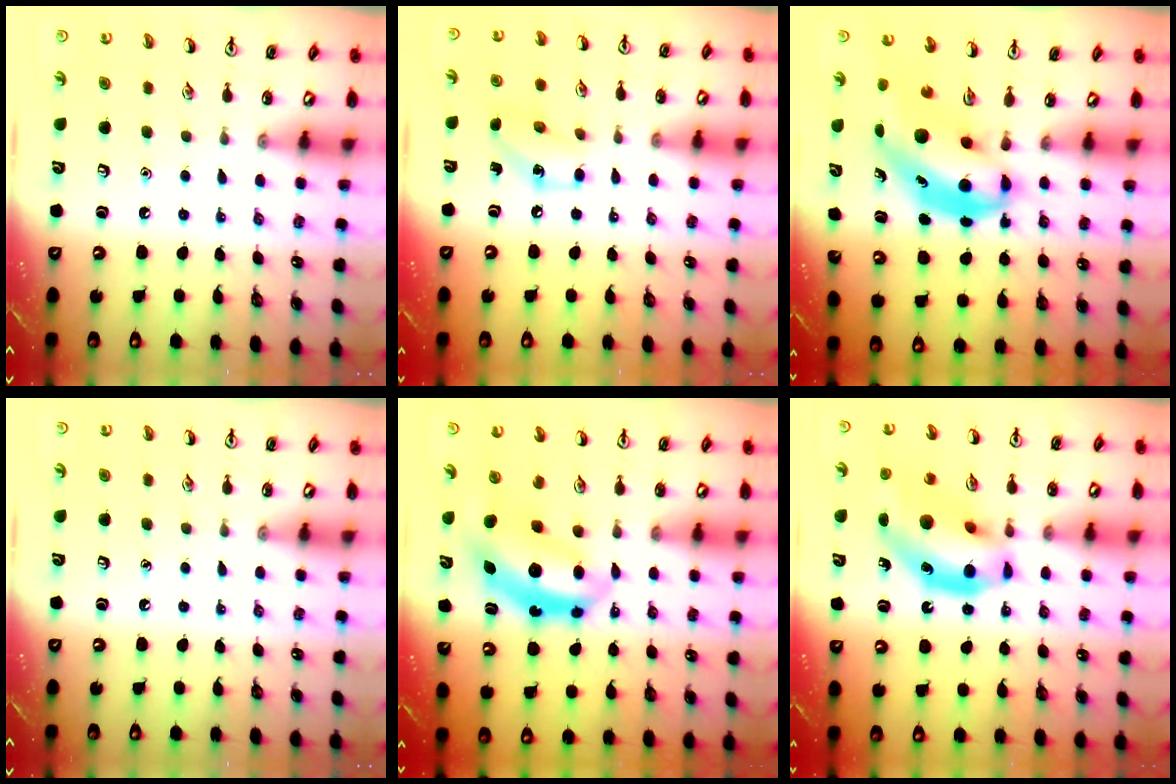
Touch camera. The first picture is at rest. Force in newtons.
{"total": 7.8, "press": 7.8, "slide": 0.6}
{"total": 7.1, "press": 6.8, "slide": 2.0}
{"total": 0.0}
{"total": 6.7, "press": 6.4, "slide": 1.9}
{"total": 16.0, "press": 15.3, "slide": 4.6}